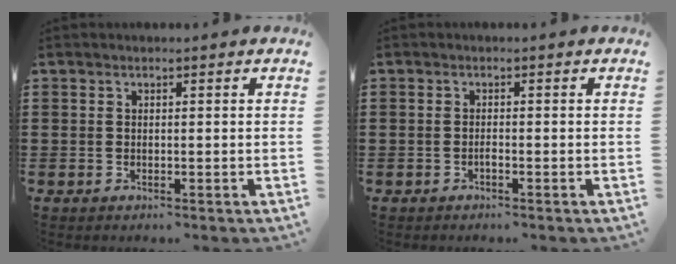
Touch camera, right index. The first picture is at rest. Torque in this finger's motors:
{"motor_torque": [1.15, 0.99, 0.10, 0.00]}